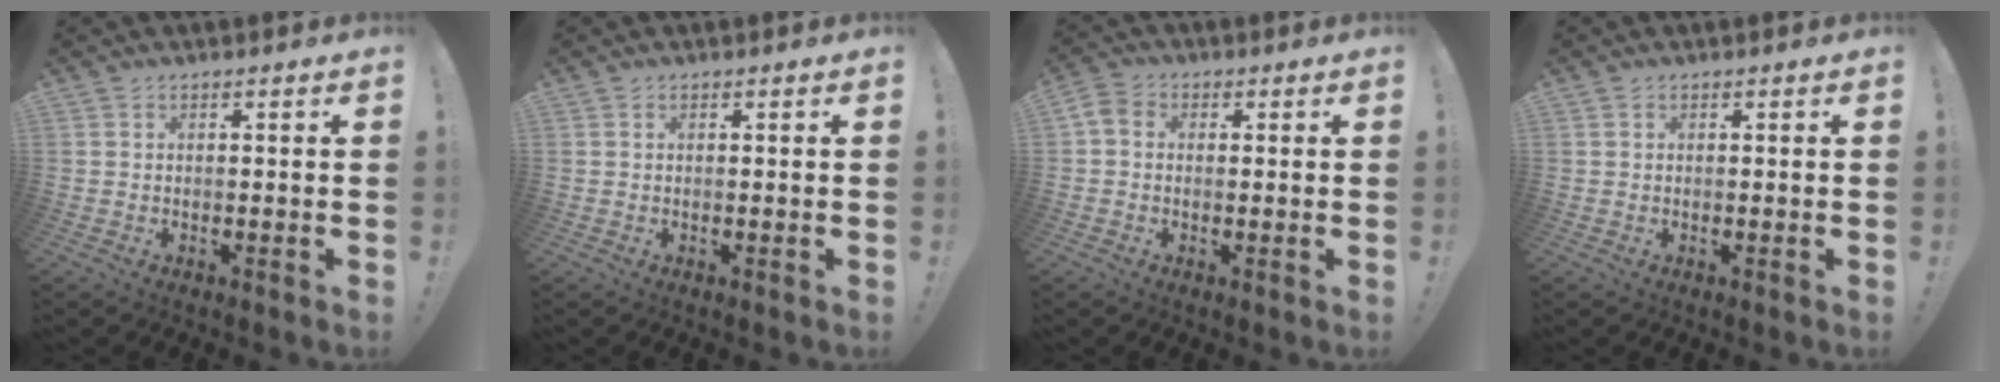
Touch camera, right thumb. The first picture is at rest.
{"total": 0.0}
{"total": 3.8, "force": [0.1, 3.0, 2.4], "torque": [-0.051, 0.009, 0.003]}
{"total": 0.0}